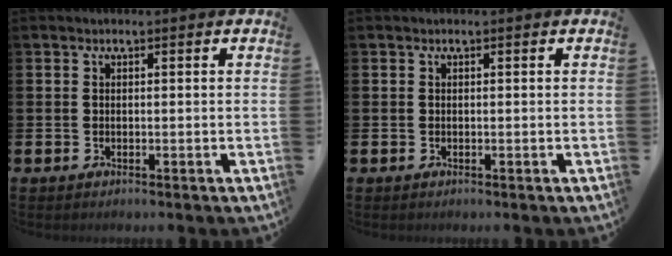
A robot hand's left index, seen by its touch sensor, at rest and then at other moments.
{"total": 0.0}